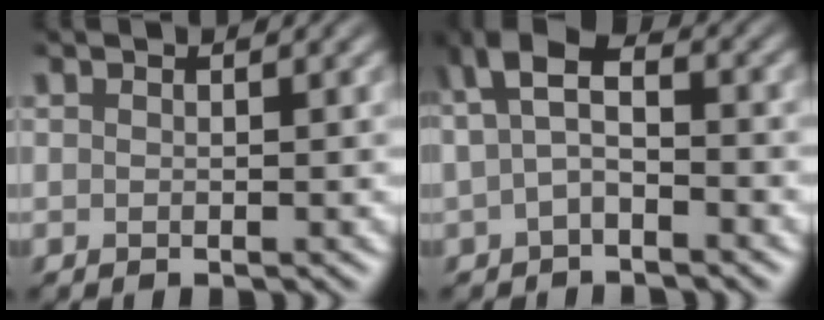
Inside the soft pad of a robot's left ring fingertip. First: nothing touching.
{"total": 3.7, "force": [-0.1, 2.1, 3.1], "torque": [-0.062, 0.018, -0.010]}